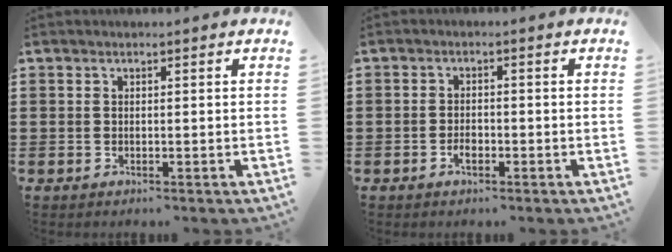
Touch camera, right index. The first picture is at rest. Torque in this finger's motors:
{"motor_torque": [1.01, 1.13, -0.02, 0.00]}